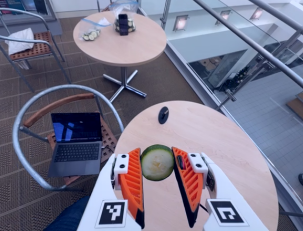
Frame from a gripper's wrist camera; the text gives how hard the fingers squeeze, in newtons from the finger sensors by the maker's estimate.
{"total": 8.6, "left": 9.2, "right": 8.0}